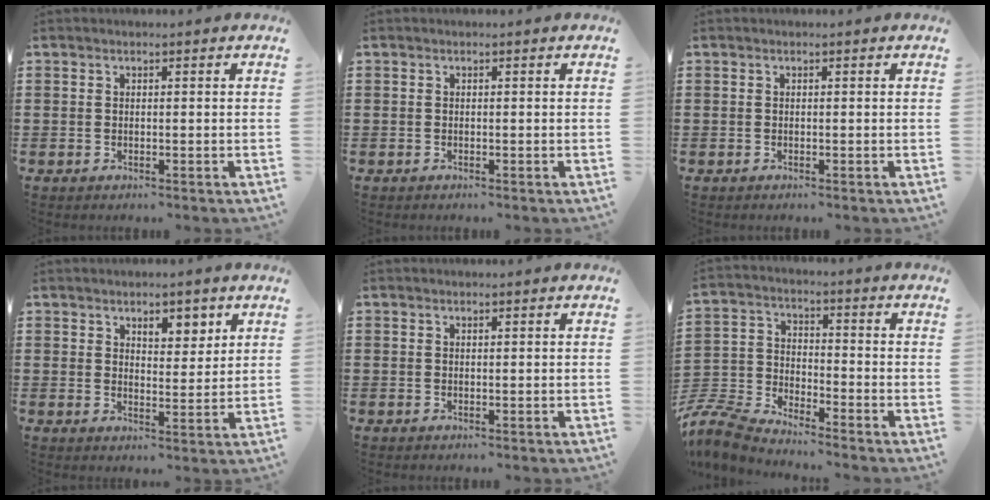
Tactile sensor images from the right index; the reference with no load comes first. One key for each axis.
{"total": 0.0}
{"total": 0.0}
{"total": 4.3, "fx": 3.1, "fy": 2.2, "fz": 2.2, "tx": -0.028, "ty": -0.001, "tz": 0.050}
{"total": 0.0}
{"total": 7.1, "fx": -6.9, "fy": 0.7, "fz": 1.5, "tx": -0.061, "ty": -0.006, "tz": -0.145}